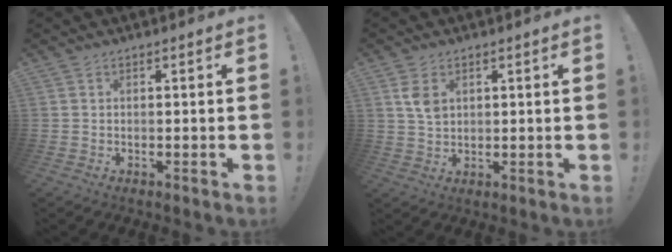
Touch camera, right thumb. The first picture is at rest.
{"total": 5.2, "force": [2.0, 3.4, 3.4], "torque": [-0.049, -0.005, 0.036]}